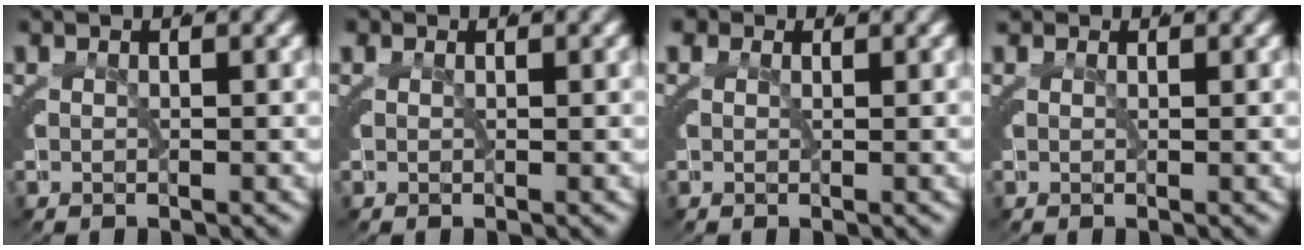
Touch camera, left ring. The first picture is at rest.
{"total": 0.7, "force": [0.4, 0.5, 0.2], "torque": [-0.010, -0.004, 0.010]}
{"total": 1.3, "force": [0.7, 1.0, 0.5], "torque": [-0.017, -0.005, 0.013]}
{"total": 0.6, "force": [0.6, 0.1, 0.0], "torque": [-0.004, -0.001, 0.012]}